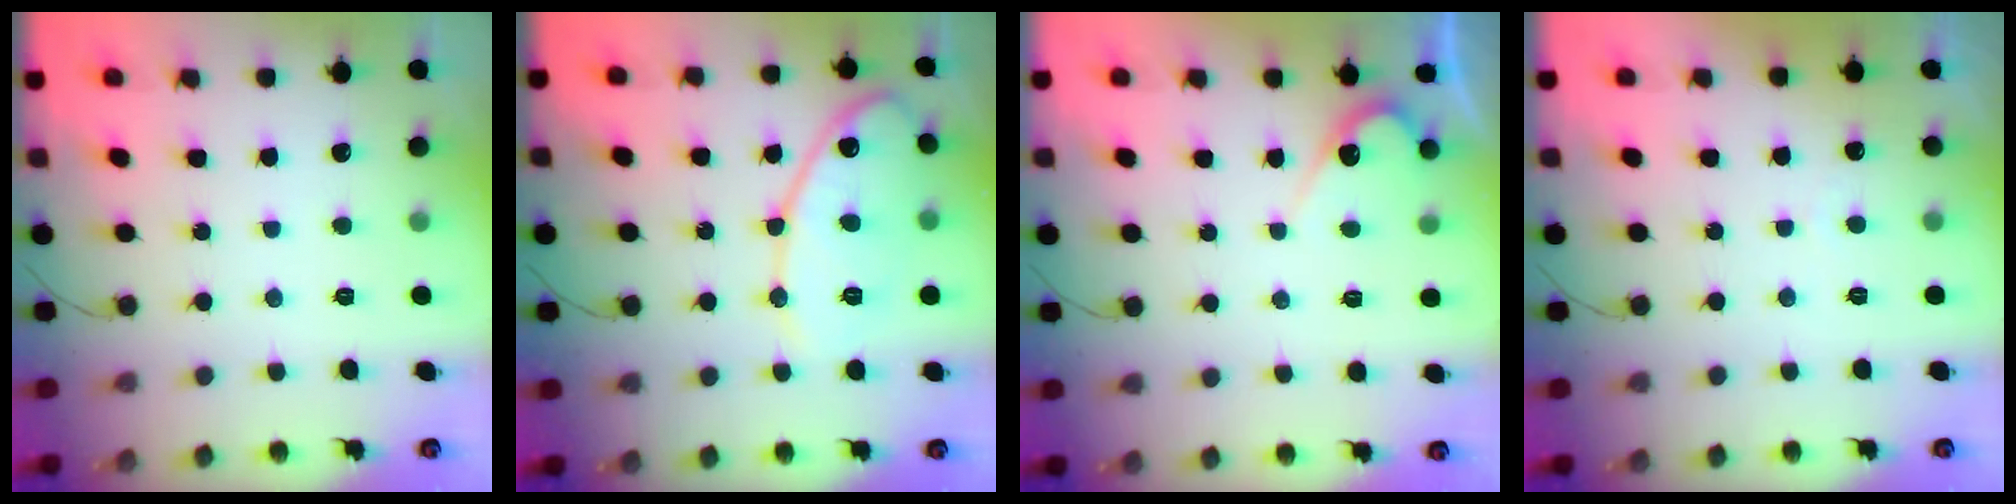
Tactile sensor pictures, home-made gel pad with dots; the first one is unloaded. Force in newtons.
{"total": 12.9, "press": 12.9, "slide": 0.9}
{"total": 4.8, "press": 4.7, "slide": 0.3}
{"total": 1.7, "press": 1.6, "slide": 0.0}